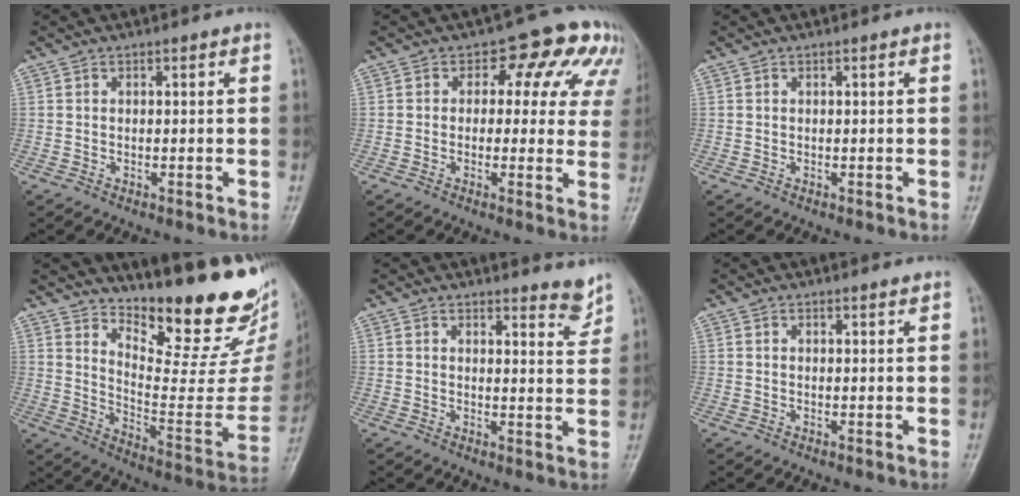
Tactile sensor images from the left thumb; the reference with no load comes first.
{"total": 10.5, "force": [4.2, 6.8, 6.8], "torque": [-0.020, 0.005, 0.035]}
{"total": 0.0}
{"total": 23.3, "force": [18.4, 6.4, 12.8], "torque": [-0.147, -0.154, 0.264]}
{"total": 3.8, "force": [3.5, 0.9, 1.1], "torque": [-0.005, -0.037, 0.039]}
{"total": 0.6, "force": [0.6, 0.0, 0.1], "torque": [-0.004, -0.004, 0.008]}